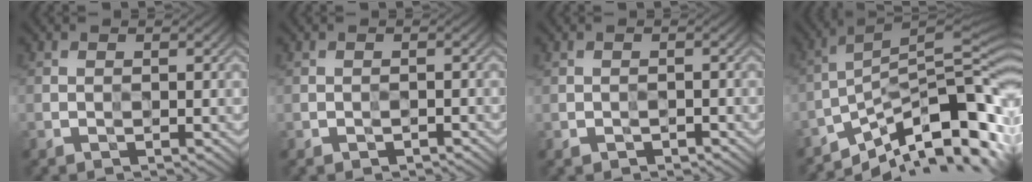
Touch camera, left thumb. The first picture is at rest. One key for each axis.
{"total": 0.8, "fx": -0.5, "fy": 0.5, "fz": 0.3, "tx": -0.002, "ty": -0.002, "tz": -0.009}
{"total": 1.1, "fx": -0.6, "fy": 0.7, "fz": 0.4, "tx": -0.005, "ty": -0.002, "tz": -0.012}
{"total": 14.2, "fx": -8.9, "fy": 3.8, "fz": 10.4, "tx": -0.174, "ty": 0.004, "tz": -0.162}